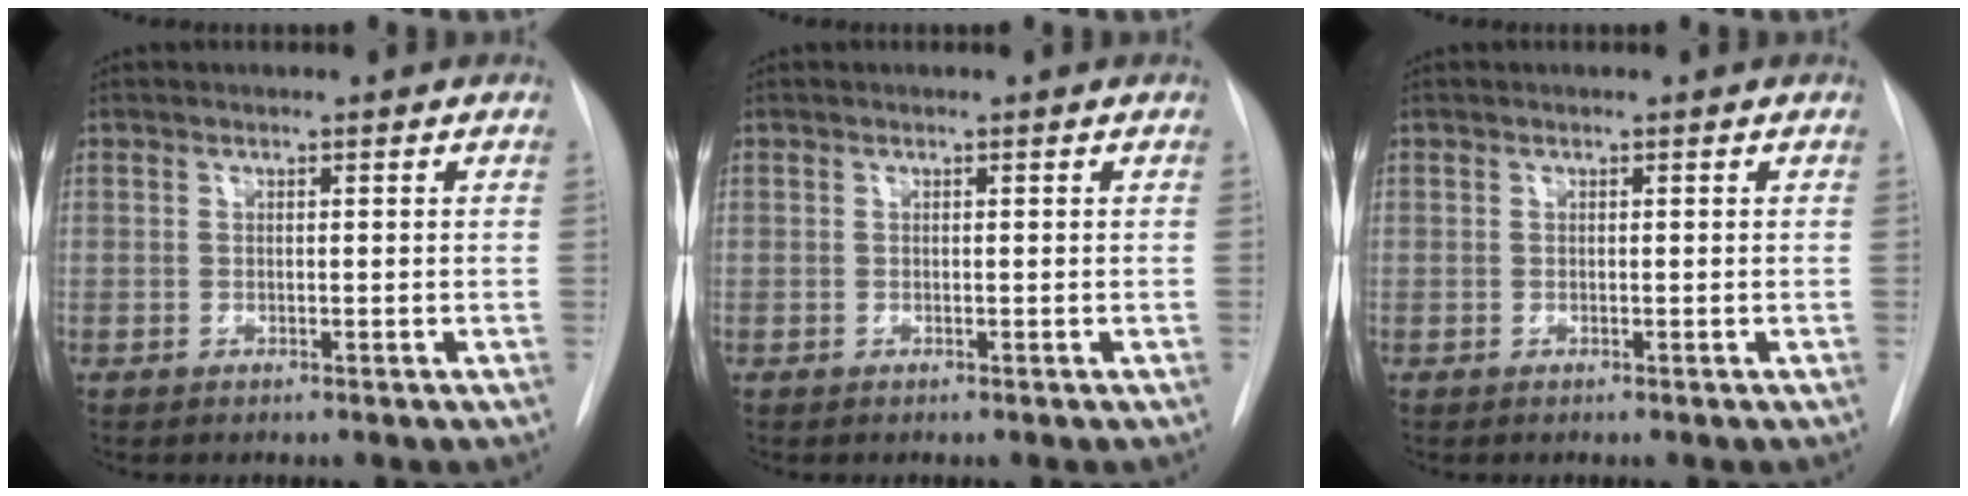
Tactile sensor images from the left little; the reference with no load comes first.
{"total": 0.0}
{"total": 0.0}